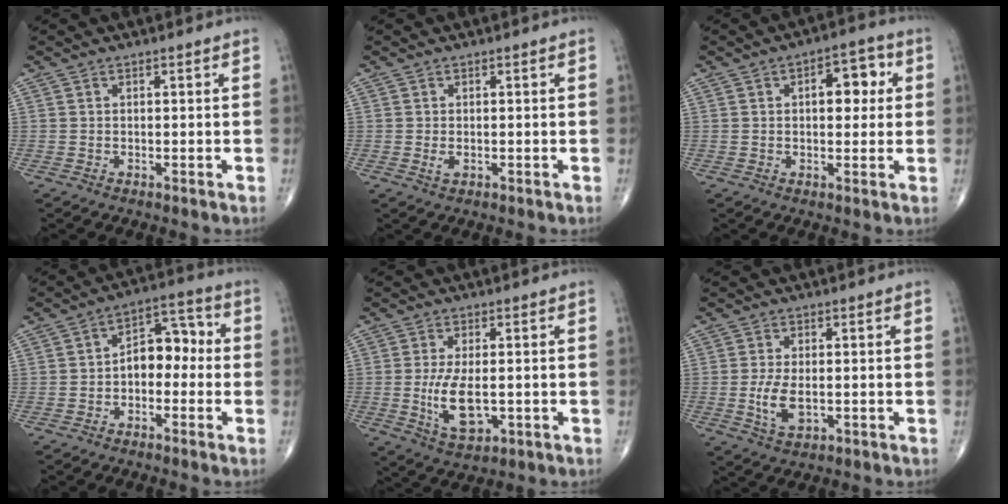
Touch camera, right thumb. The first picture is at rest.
{"total": 1.3, "force": [-0.2, 0.8, 1.1], "torque": [-0.020, -0.002, -0.003]}
{"total": 7.5, "force": [1.6, 4.1, 6.1], "torque": [-0.051, 0.012, 0.019]}
{"total": 8.3, "force": [-1.1, 5.4, 6.2], "torque": [-0.063, 0.040, -0.032]}
{"total": 8.1, "force": [-1.1, 3.8, 7.1], "torque": [-0.135, -0.013, -0.012]}
{"total": 5.3, "force": [-0.8, 2.6, 4.5], "torque": [-0.094, -0.010, -0.013]}